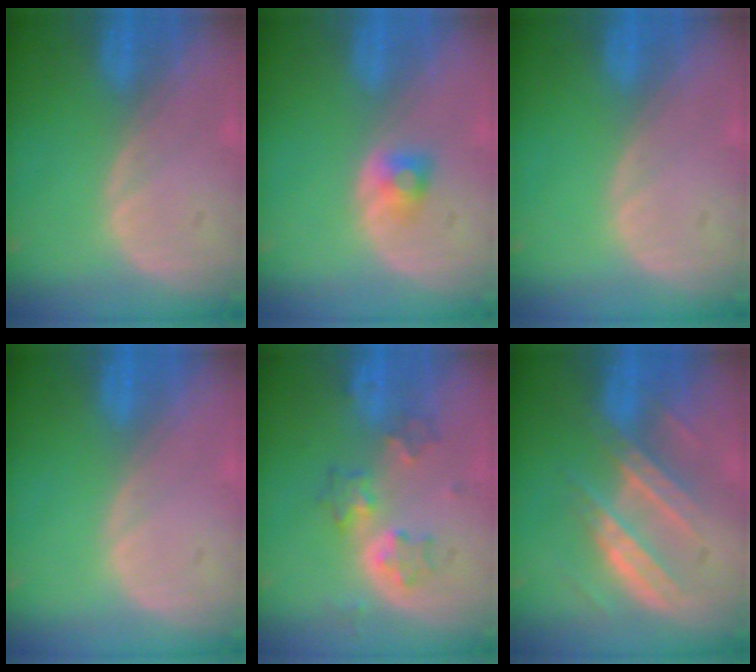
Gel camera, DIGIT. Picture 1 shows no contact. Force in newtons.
{"total": 2.2, "press": 2.1, "slide": 0.3}
{"total": 0.0}
{"total": 0.0}
{"total": 5.4, "press": 5.1, "slide": 1.5}
{"total": 7.2, "press": 7.2, "slide": 0.6}